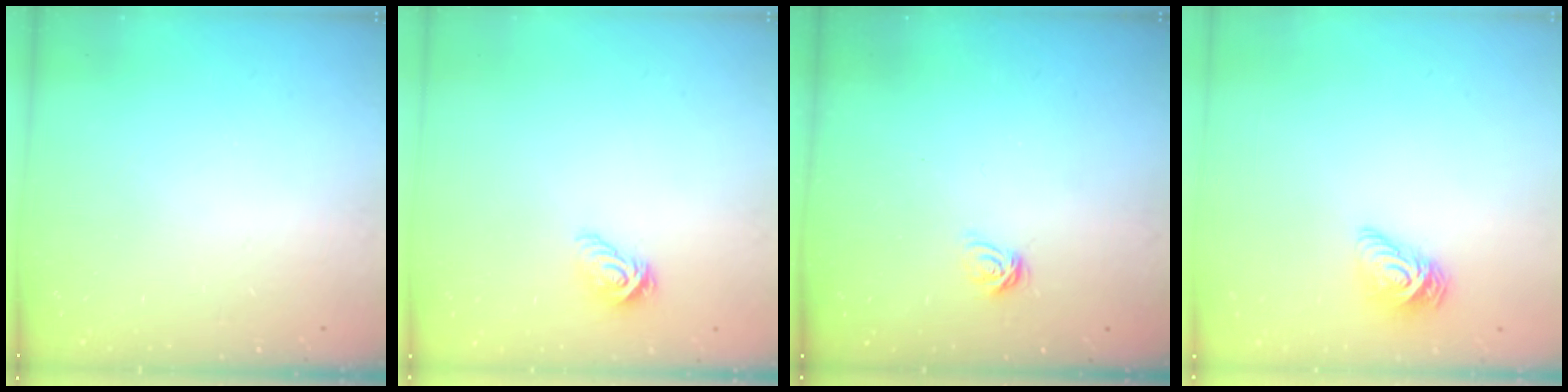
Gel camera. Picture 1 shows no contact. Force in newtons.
{"total": 7.5, "press": 7.5, "slide": 0.3}
{"total": 5.8, "press": 5.8, "slide": 0.5}
{"total": 10.1, "press": 10.1, "slide": 0.6}